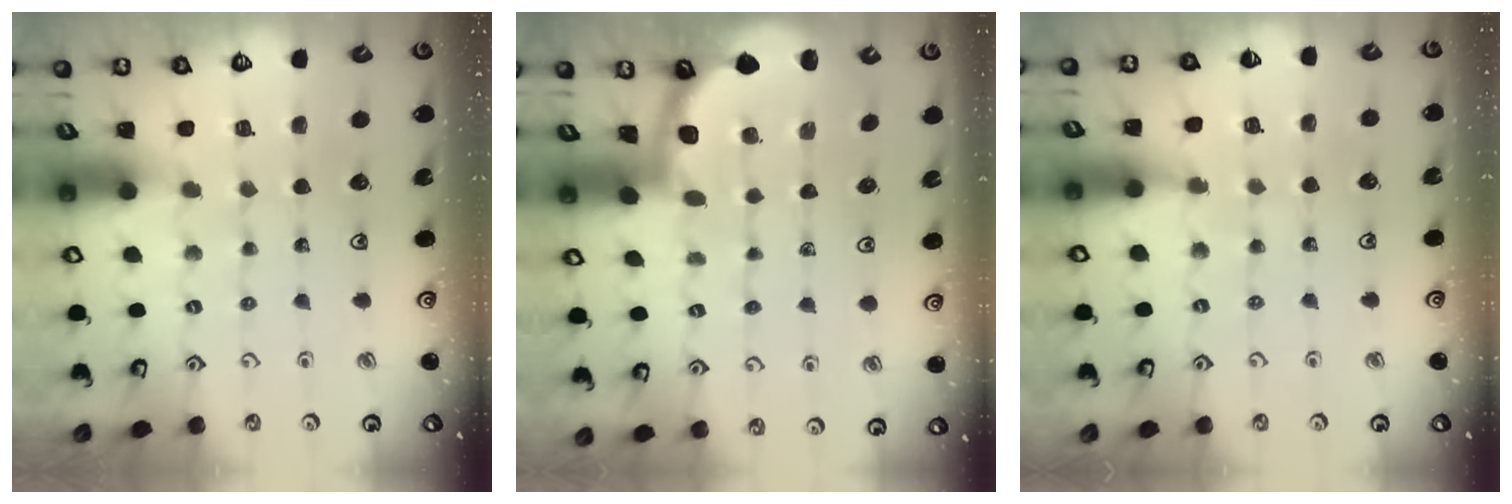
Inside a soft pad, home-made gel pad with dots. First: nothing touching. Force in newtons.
{"total": 1.9, "press": 1.9, "slide": 0.0}
{"total": 6.3, "press": 6.3, "slide": 0.6}